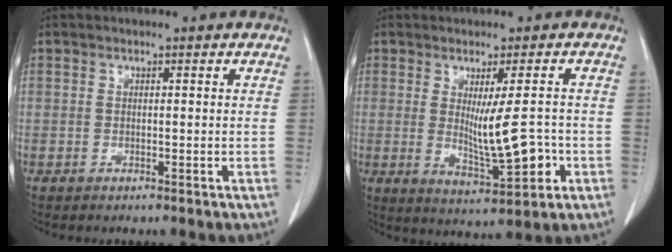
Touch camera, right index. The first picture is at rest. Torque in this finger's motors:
{"motor_torque": [0.58, 0.40, 0.23, 0.08]}